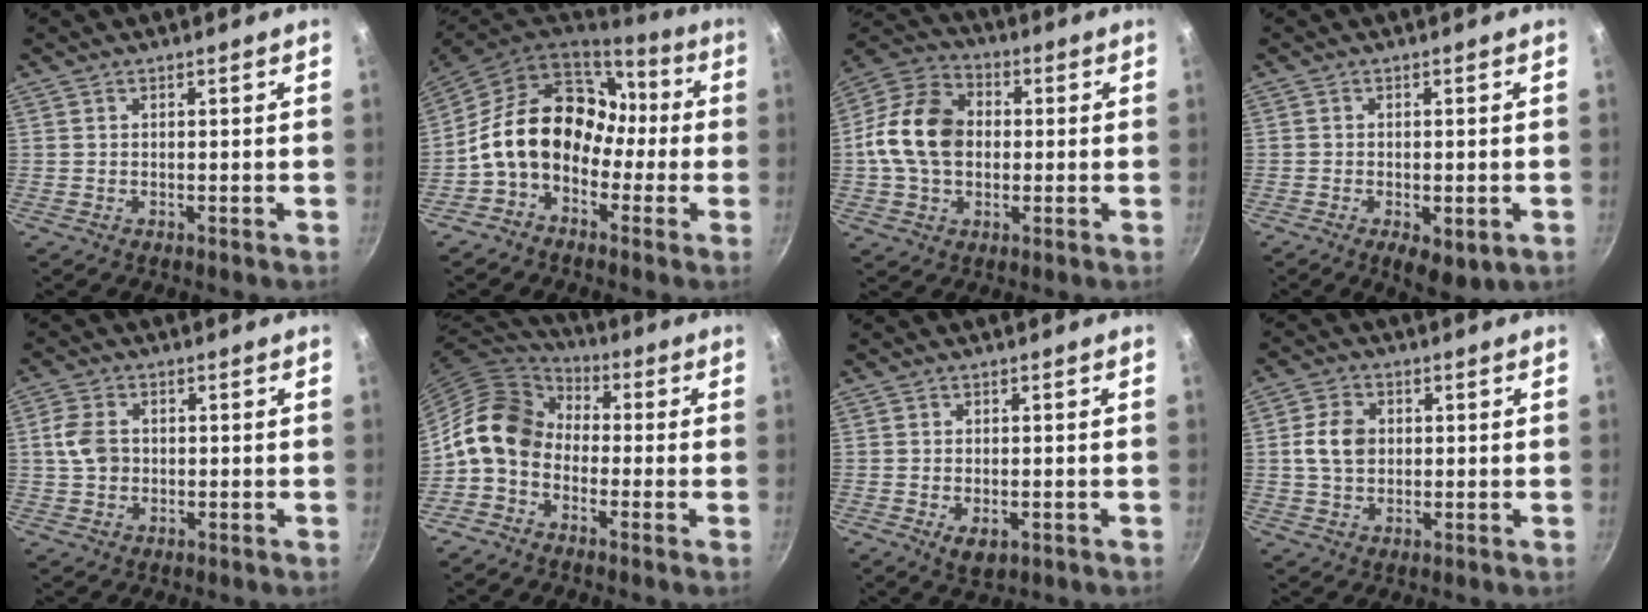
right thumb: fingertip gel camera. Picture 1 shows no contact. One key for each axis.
{"total": 16.5, "fx": -1.6, "fy": 12.6, "fz": 10.6, "tx": -0.145, "ty": 0.054, "tz": -0.045}
{"total": 14.9, "fx": 0.2, "fy": 11.1, "fz": 9.9, "tx": -0.156, "ty": 0.024, "tz": -0.013}
{"total": 6.5, "fx": -2.4, "fy": 2.9, "fz": 5.4, "tx": -0.068, "ty": 0.000, "tz": -0.027}
{"total": 5.5, "fx": 0.2, "fy": 4.2, "fz": 3.5, "tx": -0.062, "ty": 0.006, "tz": -0.002}
{"total": 11.8, "fx": -1.4, "fy": 9.0, "fz": 7.4, "tx": -0.109, "ty": 0.041, "tz": -0.050}
{"total": 4.0, "fx": -1.2, "fy": 2.3, "fz": 3.1, "tx": -0.046, "ty": -0.008, "tz": -0.013}
{"total": 6.8, "fx": 0.7, "fy": 5.1, "fz": 4.4, "tx": -0.069, "ty": 0.008, "tz": 0.007}